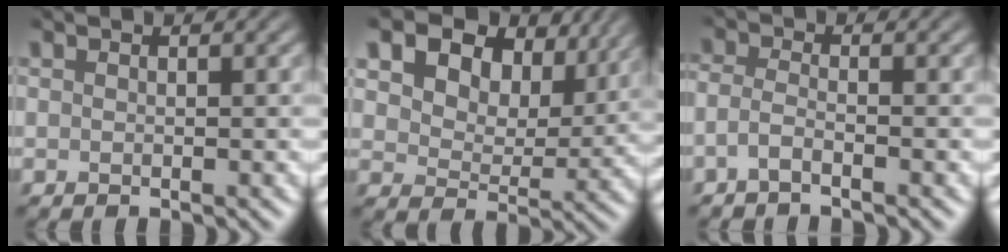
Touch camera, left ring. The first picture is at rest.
{"total": 16.2, "force": [9.0, 10.1, 9.0], "torque": [-0.161, 0.039, 0.161]}
{"total": 1.6, "force": [-1.1, 0.4, 1.1], "torque": [-0.025, 0.001, -0.029]}